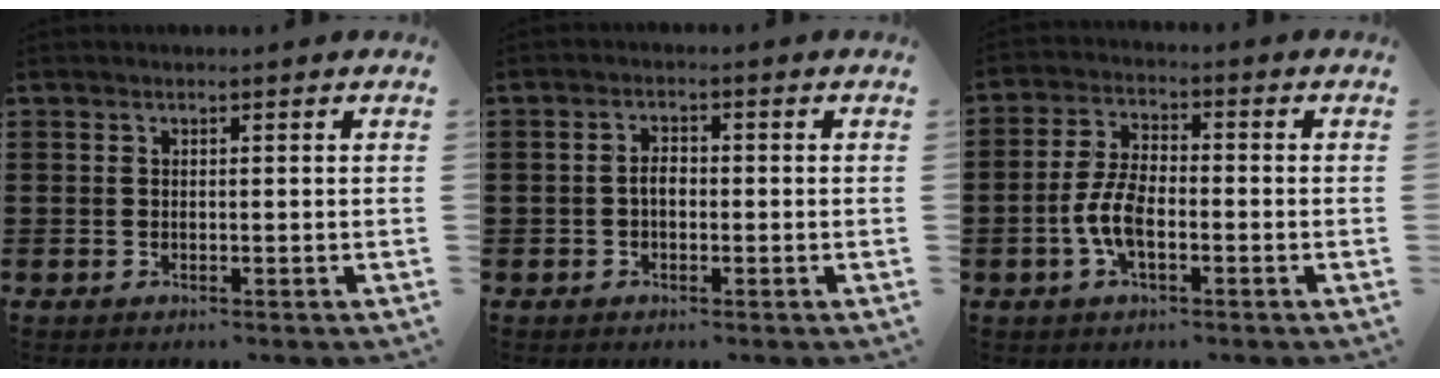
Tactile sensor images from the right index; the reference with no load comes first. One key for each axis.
{"total": 2.0, "fx": -0.3, "fy": 1.0, "fz": 1.7, "tx": -0.032, "ty": 0.002, "tz": -0.005}
{"total": 6.6, "fx": -2.0, "fy": 3.0, "fz": 5.5, "tx": -0.134, "ty": -0.003, "tz": -0.045}